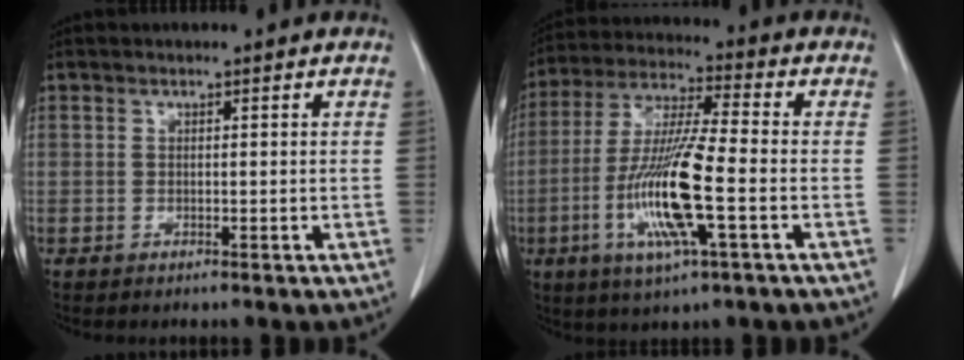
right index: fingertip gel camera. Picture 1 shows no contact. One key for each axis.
{"total": 14.4, "fx": -3.7, "fy": 1.0, "fz": 13.9, "tx": -0.286, "ty": -0.012, "tz": -0.071}